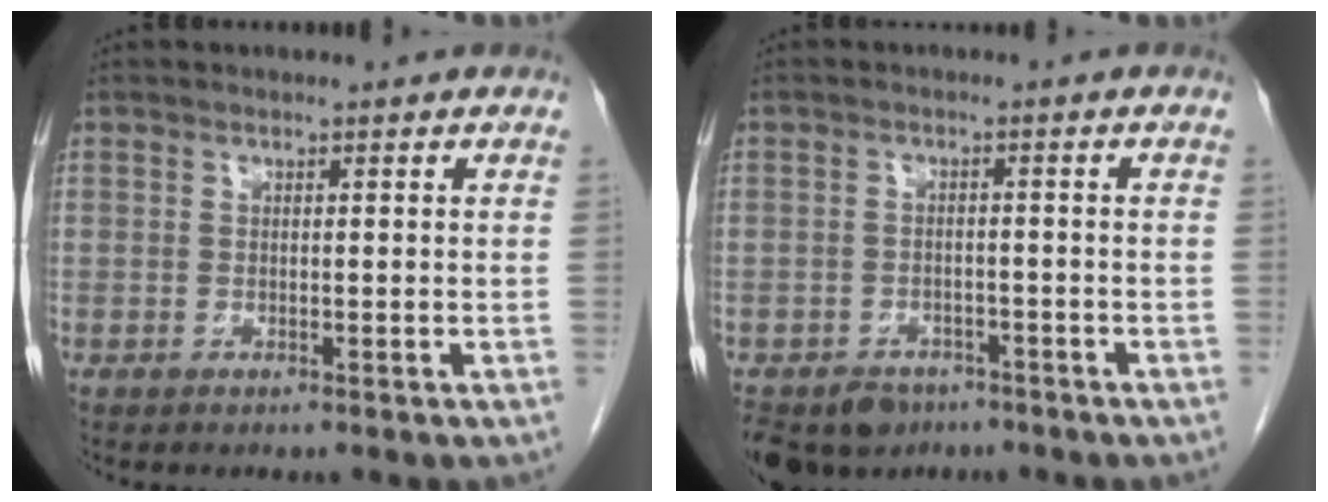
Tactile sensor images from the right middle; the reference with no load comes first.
{"total": 8.8, "force": [-6.3, 5.6, 2.5], "torque": [-0.063, -0.009, -0.091]}